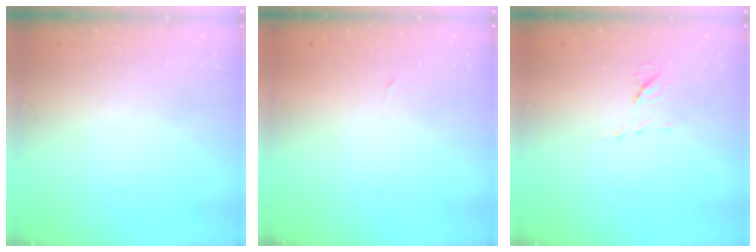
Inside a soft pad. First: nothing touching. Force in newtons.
{"total": 2.3, "press": 2.3, "slide": 0.4}
{"total": 6.8, "press": 6.7, "slide": 0.6}